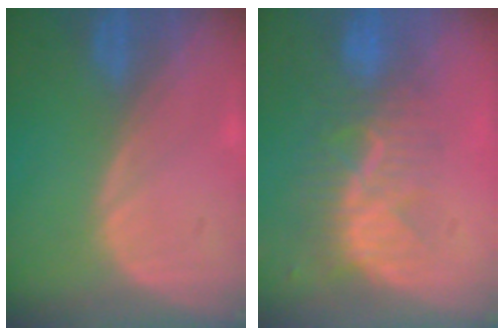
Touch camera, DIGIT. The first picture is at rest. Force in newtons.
{"total": 8.4, "press": 7.6, "slide": 3.5}